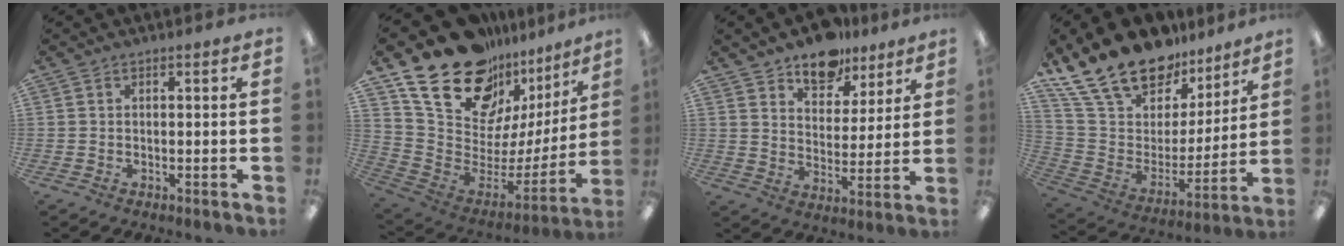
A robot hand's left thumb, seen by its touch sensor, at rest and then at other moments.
{"total": 25.6, "force": [17.5, 14.0, 12.4], "torque": [-0.196, -0.117, 0.338]}
{"total": 11.2, "force": [9.0, 6.1, 2.9], "torque": [-0.040, -0.060, 0.166]}
{"total": 20.9, "force": [16.5, 10.4, 7.5], "torque": [-0.157, -0.112, 0.310]}